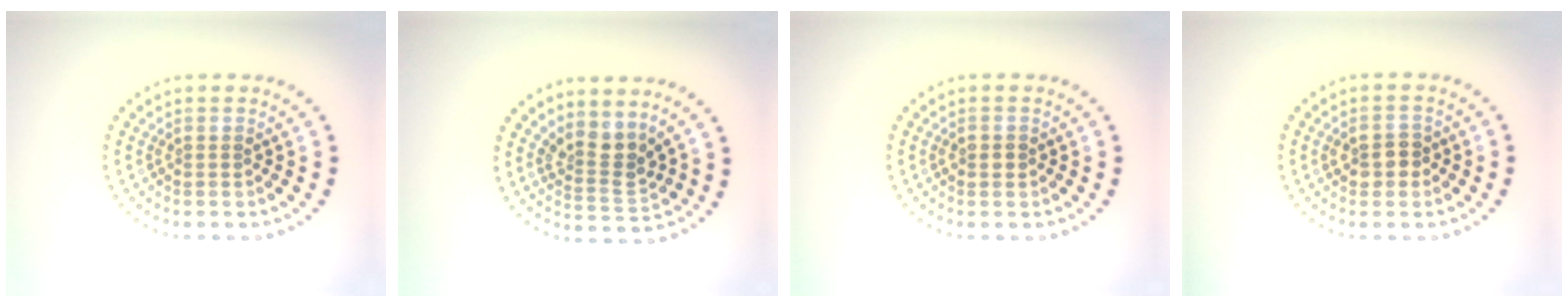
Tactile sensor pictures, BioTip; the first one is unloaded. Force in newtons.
{"total": 2.7, "press": 1.9, "slide": 1.9}
{"total": 1.5, "press": 1.5, "slide": 0.2}
{"total": 2.3, "press": 2.3, "slide": 0.3}